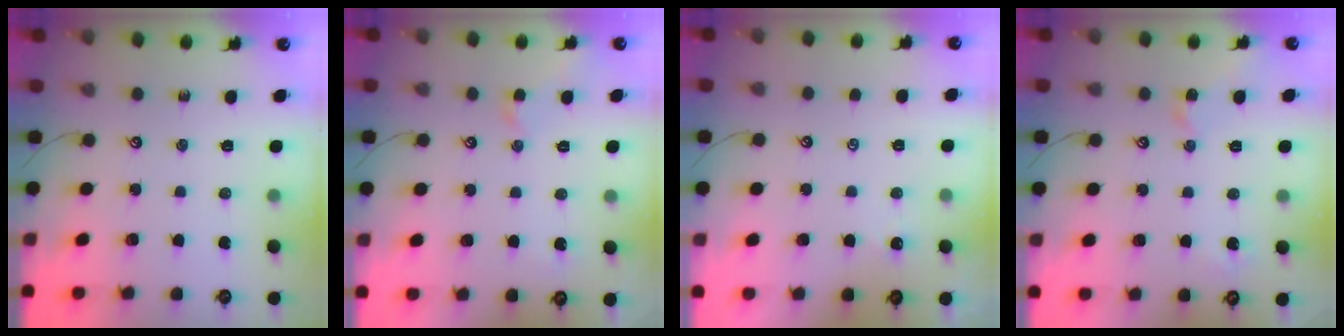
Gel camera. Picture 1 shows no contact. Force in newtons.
{"total": 2.3, "press": 2.1, "slide": 0.9}
{"total": 2.5, "press": 2.5, "slide": 0.3}
{"total": 2.4, "press": 2.3, "slide": 0.5}